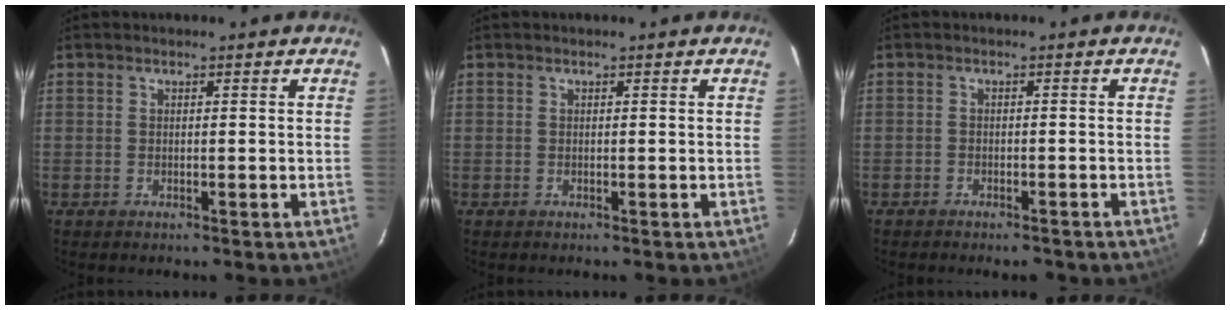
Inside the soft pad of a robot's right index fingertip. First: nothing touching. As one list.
[{"total": 0.0}, {"total": 3.8, "force": [-3.2, 1.5, 1.4], "torque": [-0.036, -0.001, -0.043]}]